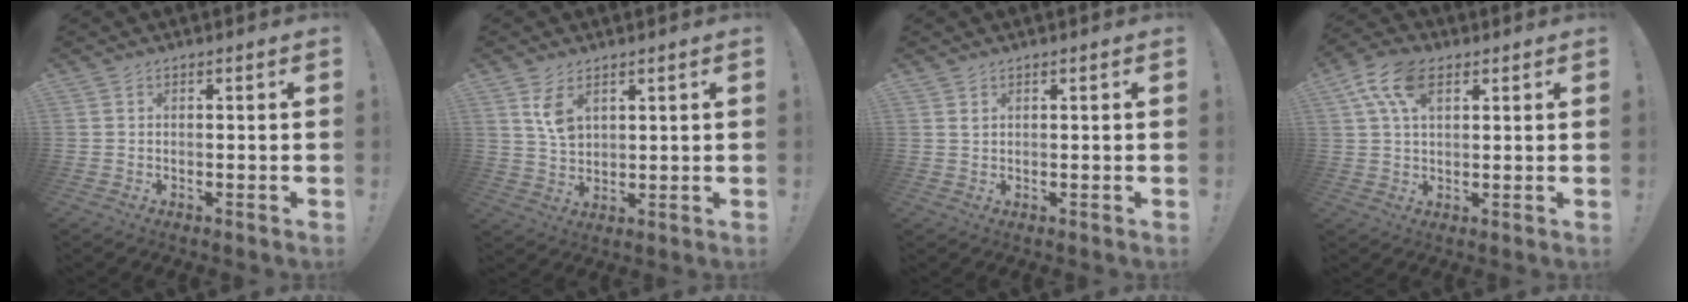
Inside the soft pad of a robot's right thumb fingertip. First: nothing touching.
{"total": 6.7, "force": [3.3, 4.0, 4.2], "torque": [-0.065, -0.015, 0.061]}
{"total": 0.8, "force": [0.7, 0.2, 0.4], "torque": [-0.001, -0.004, 0.012]}
{"total": 10.7, "force": [4.5, 5.9, 7.7], "torque": [-0.142, 0.000, 0.085]}